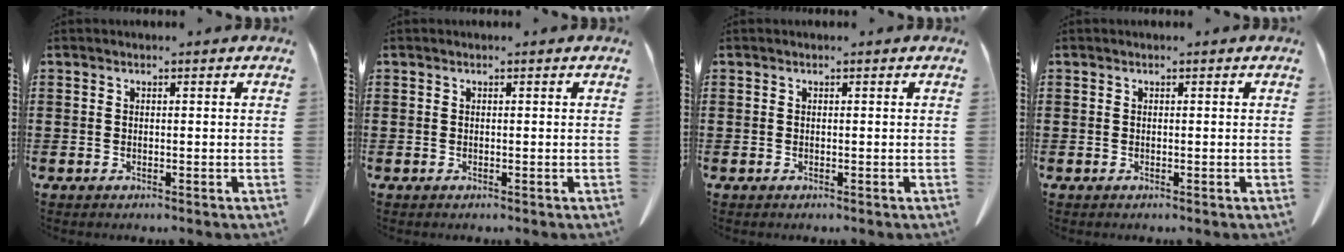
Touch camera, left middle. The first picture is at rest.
{"total": 0.0}
{"total": 0.0}
{"total": 0.0}